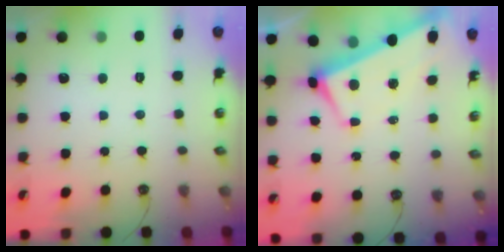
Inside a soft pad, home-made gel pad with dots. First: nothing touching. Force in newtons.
{"total": 2.5, "press": 2.4, "slide": 0.9}